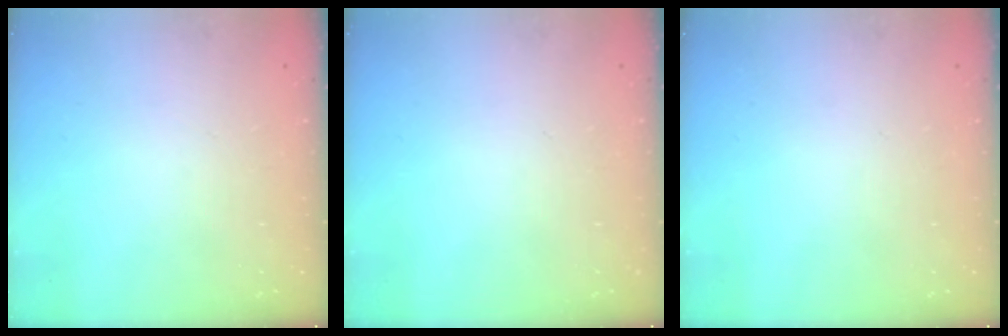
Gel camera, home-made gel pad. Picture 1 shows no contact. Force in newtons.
{"total": 0.0}
{"total": 0.0}